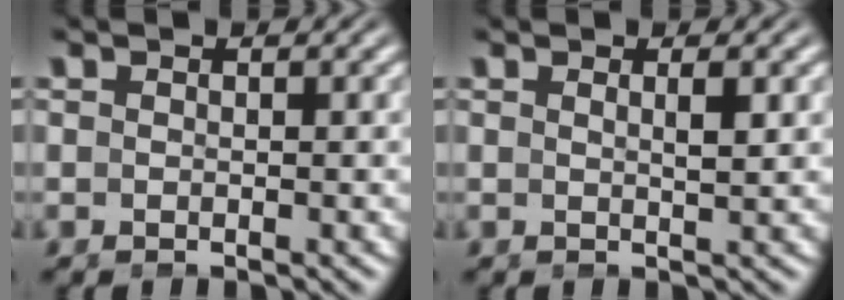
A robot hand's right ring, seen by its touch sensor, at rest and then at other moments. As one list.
[{"total": 1.2, "force": [0.6, -0.4, 1.0], "torque": [-0.022, -0.010, 0.015]}]